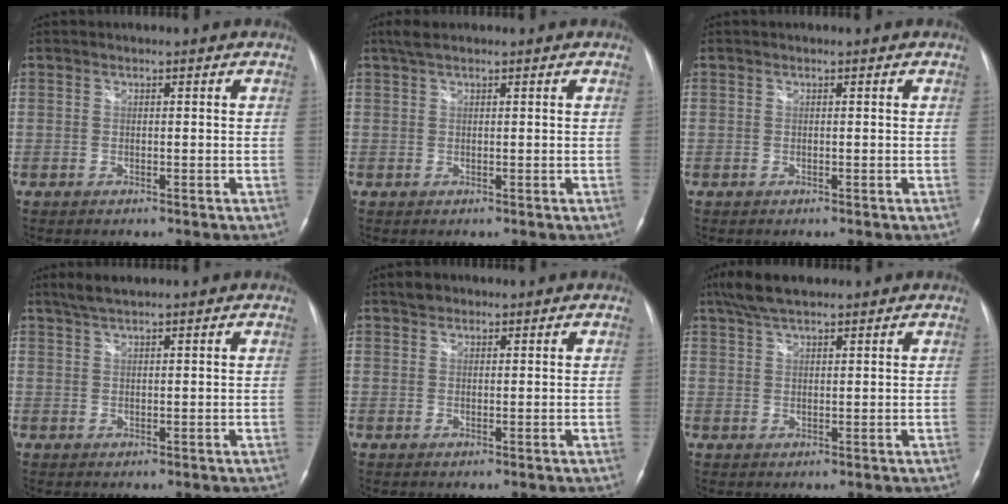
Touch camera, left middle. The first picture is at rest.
{"total": 2.0, "force": [1.5, 0.6, 1.2], "torque": [-0.026, 0.018, 0.030]}
{"total": 0.0}
{"total": 2.6, "force": [2.2, 0.1, 1.4], "torque": [-0.032, 0.007, 0.044]}
{"total": 1.6, "force": [1.2, 1.0, 0.3], "torque": [-0.006, 0.008, 0.019]}
{"total": 5.8, "force": [4.6, 1.4, 3.2], "torque": [-0.067, 0.022, 0.087]}